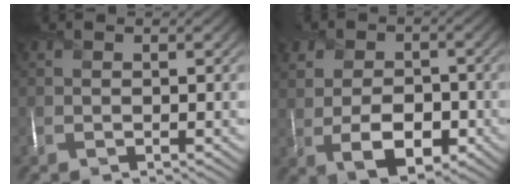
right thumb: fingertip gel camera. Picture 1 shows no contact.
{"total": 9.1, "force": [-1.5, 6.5, 6.1], "torque": [-0.094, -0.003, -0.039]}